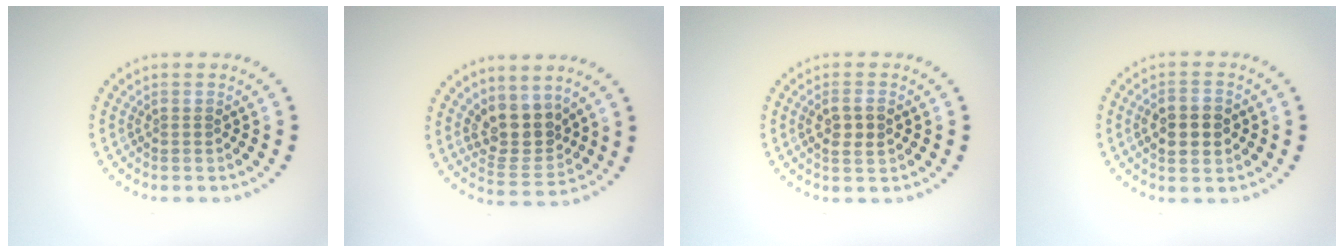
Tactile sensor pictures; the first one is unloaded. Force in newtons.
{"total": 4.0, "press": 3.5, "slide": 1.9}
{"total": 2.1, "press": 2.1, "slide": 0.5}
{"total": 4.2, "press": 4.2, "slide": 0.1}